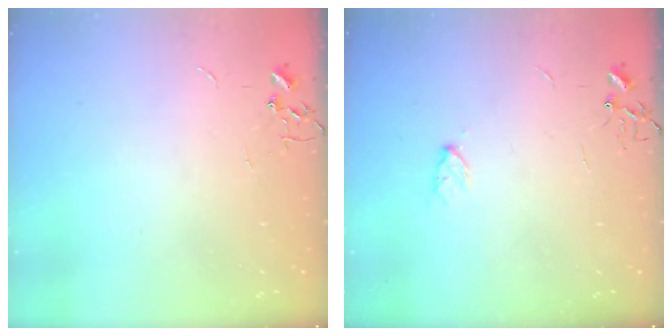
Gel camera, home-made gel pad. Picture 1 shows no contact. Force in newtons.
{"total": 4.1, "press": 4.1, "slide": 0.6}